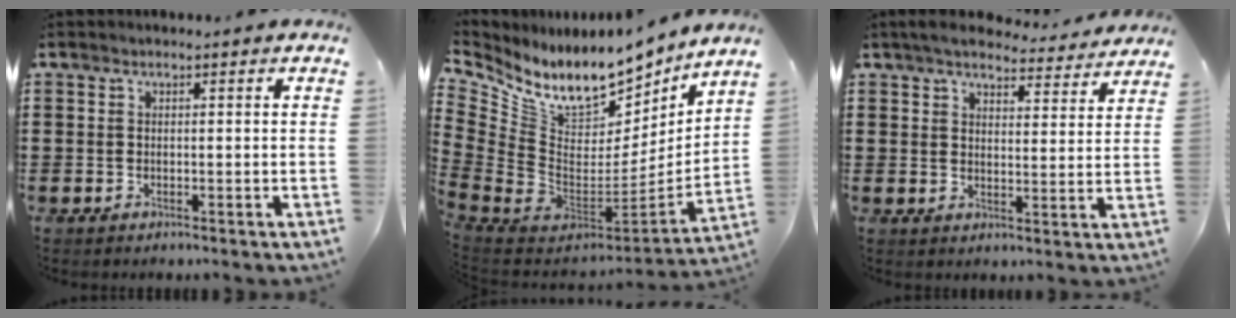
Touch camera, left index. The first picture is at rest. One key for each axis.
{"total": 10.9, "fx": 7.9, "fy": 5.1, "fz": 5.5, "tx": -0.137, "ty": -0.076, "tz": 0.138}
{"total": 5.2, "fx": 4.9, "fy": 0.7, "fz": 1.5, "tx": -0.050, "ty": -0.024, "tz": 0.085}